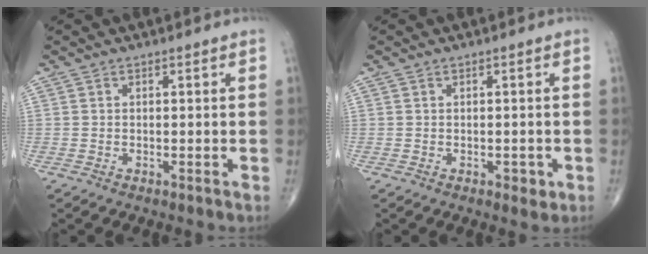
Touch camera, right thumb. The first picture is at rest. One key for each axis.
{"total": 1.6, "fx": -0.4, "fy": 1.0, "fz": 1.2, "tx": -0.007, "ty": -0.001, "tz": -0.005}